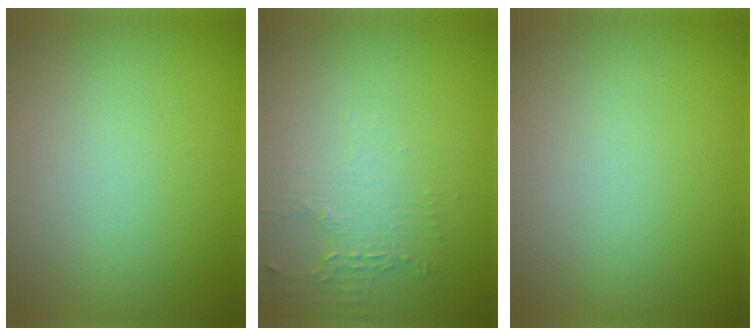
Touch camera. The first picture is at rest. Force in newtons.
{"total": 2.2, "press": 1.8, "slide": 1.2}
{"total": 0.0}